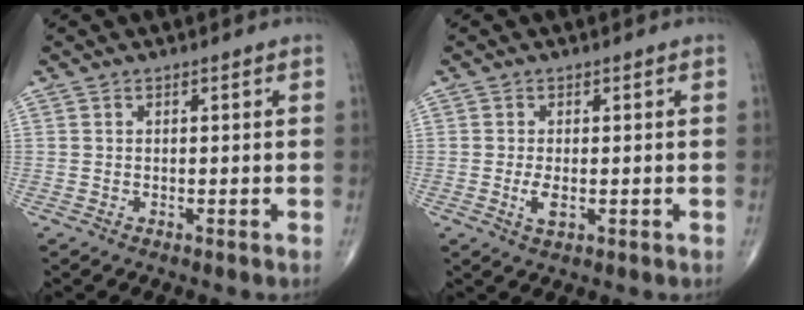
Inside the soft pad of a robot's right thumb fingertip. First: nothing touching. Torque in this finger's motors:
{"motor_torque": [1.24, 2.50, 0.36, 0.33, 0.12]}